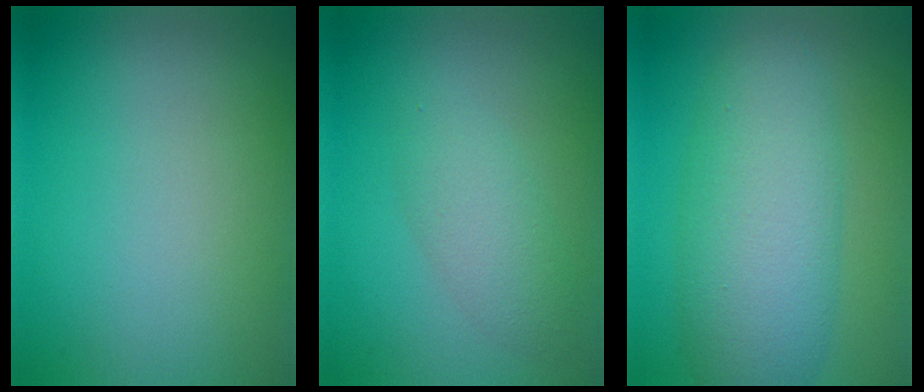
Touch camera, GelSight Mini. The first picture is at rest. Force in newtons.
{"total": 2.8, "press": 2.8, "slide": 0.1}
{"total": 7.6, "press": 7.6, "slide": 0.1}